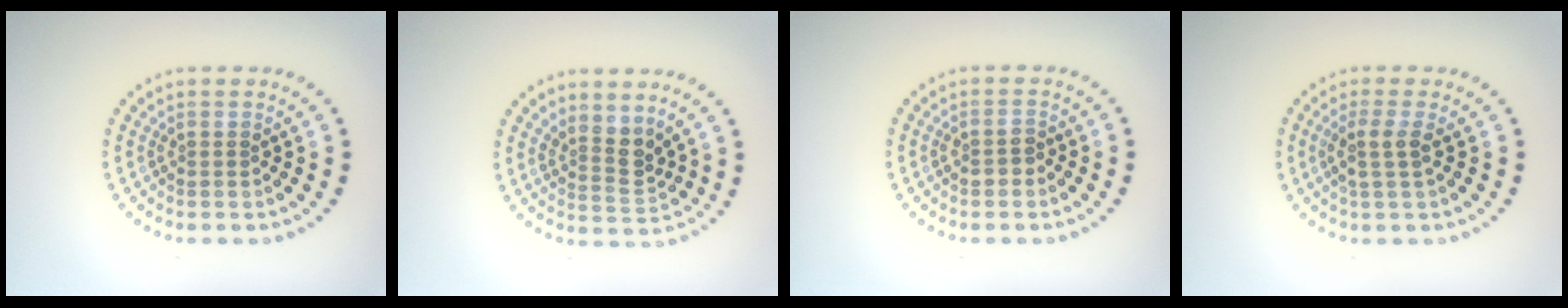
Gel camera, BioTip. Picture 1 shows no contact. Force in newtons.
{"total": 2.7, "press": 2.0, "slide": 1.8}
{"total": 1.4, "press": 1.3, "slide": 0.5}
{"total": 2.0, "press": 1.7, "slide": 1.1}